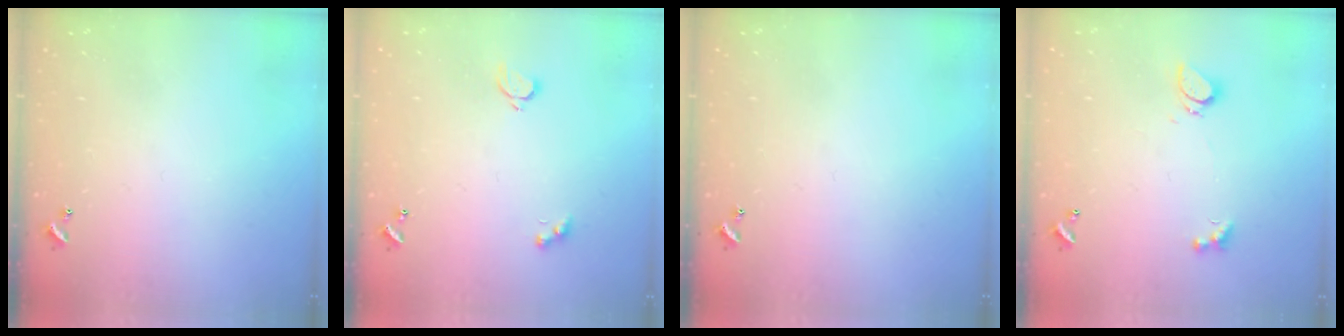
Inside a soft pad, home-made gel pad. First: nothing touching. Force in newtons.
{"total": 2.1, "press": 2.0, "slide": 0.5}
{"total": 0.0}
{"total": 2.1, "press": 2.0, "slide": 0.7}